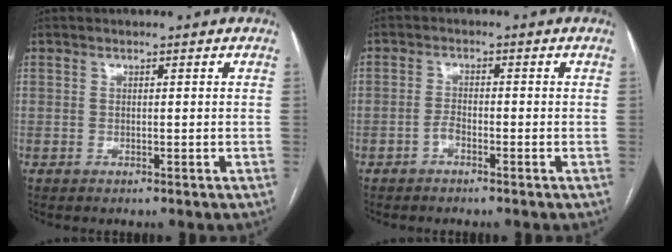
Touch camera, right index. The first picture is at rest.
{"total": 1.6, "force": [-1.1, 0.5, 1.1], "torque": [-0.019, 0.003, -0.021]}